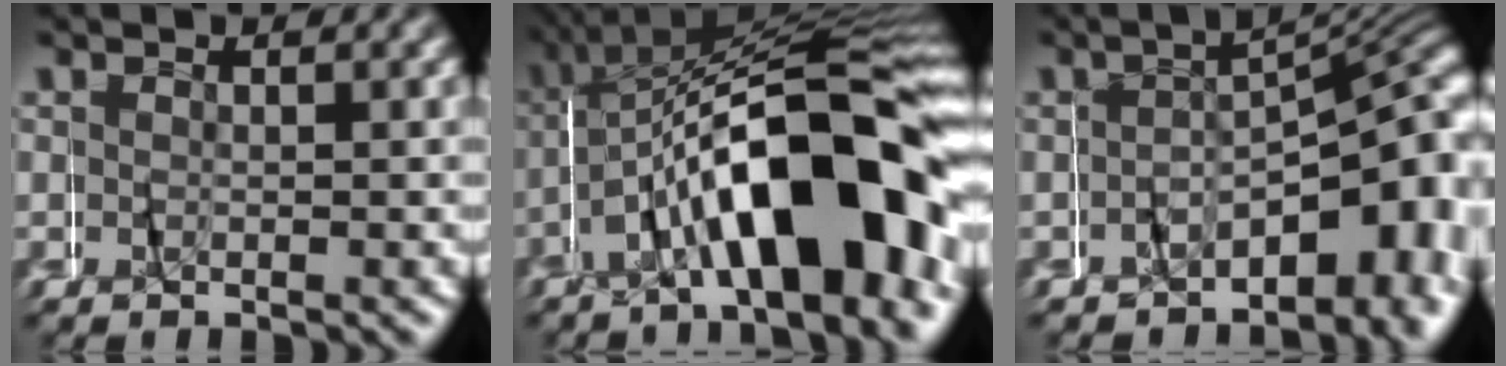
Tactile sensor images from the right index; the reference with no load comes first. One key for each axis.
{"total": 17.3, "fx": -3.1, "fy": 8.3, "fz": 14.8, "tx": -0.240, "ty": -0.007, "tz": -0.043}
{"total": 8.1, "fx": -3.3, "fy": 3.4, "fz": 6.5, "tx": -0.069, "ty": 0.010, "tz": -0.052}